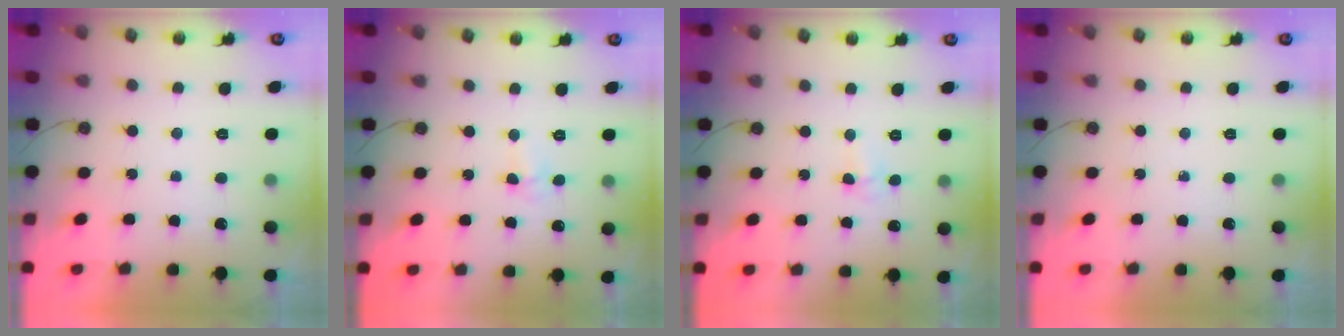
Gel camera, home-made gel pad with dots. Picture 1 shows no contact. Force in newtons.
{"total": 3.0, "press": 2.9, "slide": 0.7}
{"total": 3.0, "press": 2.9, "slide": 0.7}
{"total": 0.0}